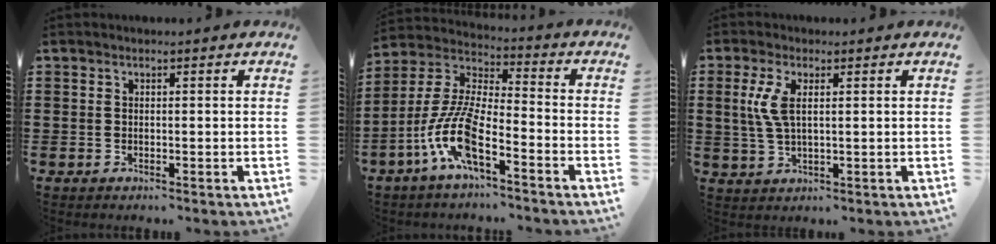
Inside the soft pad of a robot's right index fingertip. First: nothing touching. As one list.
[{"total": 11.0, "force": [-6.0, 2.6, 8.9], "torque": [-0.218, -0.021, -0.123]}, {"total": 4.5, "force": [1.1, 1.7, 4.0], "torque": [-0.106, -0.003, 0.012]}]